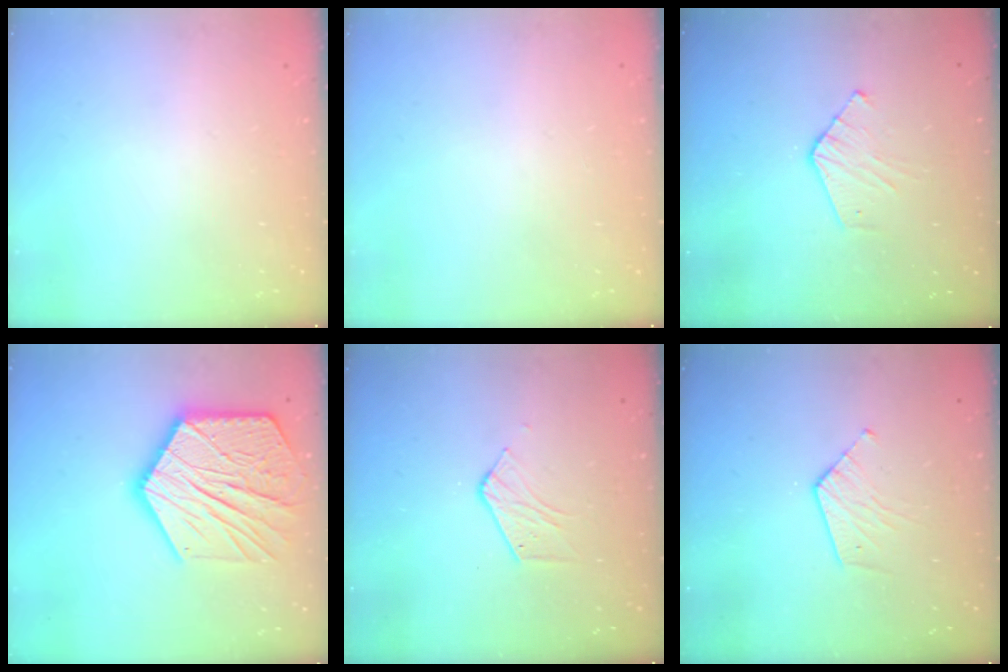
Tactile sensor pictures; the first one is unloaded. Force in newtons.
{"total": 0.0}
{"total": 4.6, "press": 4.6, "slide": 0.4}
{"total": 25.4, "press": 25.3, "slide": 2.1}
{"total": 4.3, "press": 4.3, "slide": 0.3}
{"total": 6.1, "press": 6.1, "slide": 0.3}